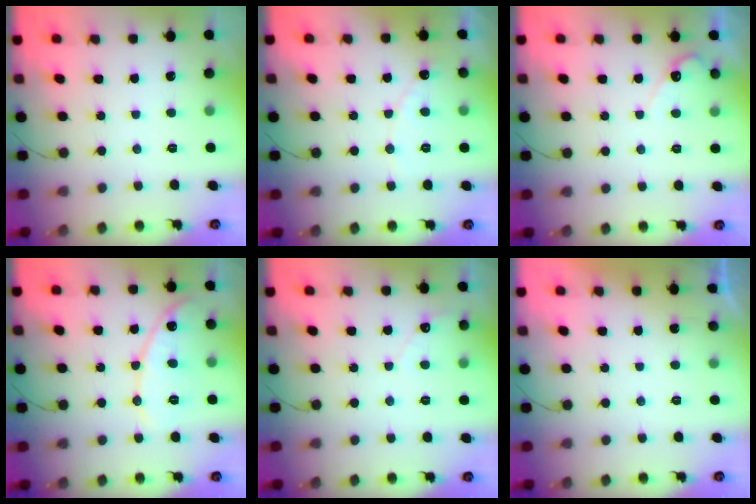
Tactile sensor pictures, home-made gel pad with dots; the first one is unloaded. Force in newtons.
{"total": 4.5, "press": 4.5, "slide": 0.2}
{"total": 3.6, "press": 3.6, "slide": 0.3}
{"total": 11.0, "press": 11.0, "slide": 1.0}
{"total": 2.2, "press": 2.2, "slide": 0.2}
{"total": 1.0, "press": 0.9, "slide": 0.3}